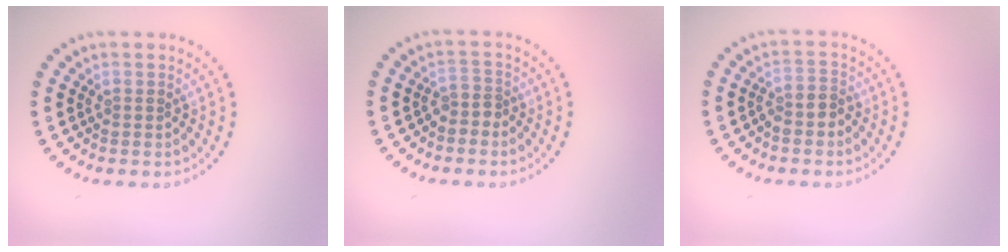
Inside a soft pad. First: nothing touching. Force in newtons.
{"total": 1.5, "press": 1.2, "slide": 0.9}
{"total": 1.9, "press": 1.5, "slide": 1.1}